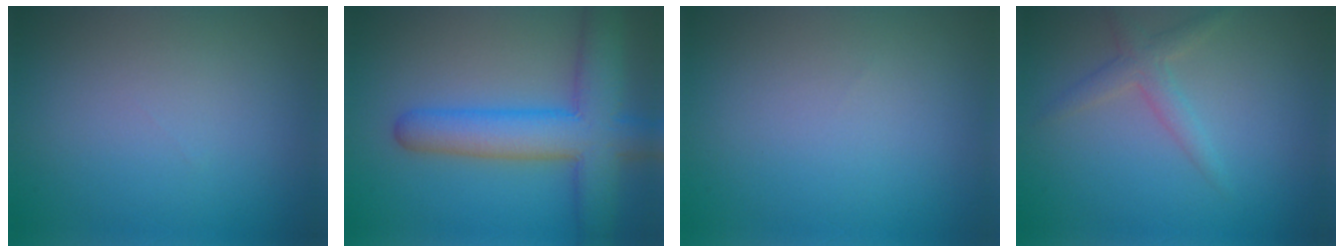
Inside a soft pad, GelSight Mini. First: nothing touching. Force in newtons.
{"total": 8.0, "press": 8.0, "slide": 0.5}
{"total": 0.0}
{"total": 2.0, "press": 2.0, "slide": 0.0}